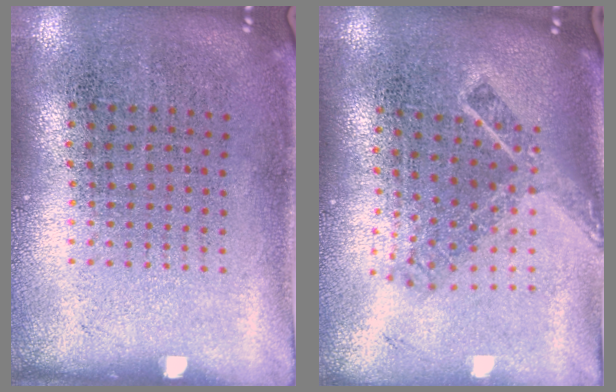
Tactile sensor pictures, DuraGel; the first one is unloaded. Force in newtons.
{"total": 1.9, "press": 1.4, "slide": 1.4}